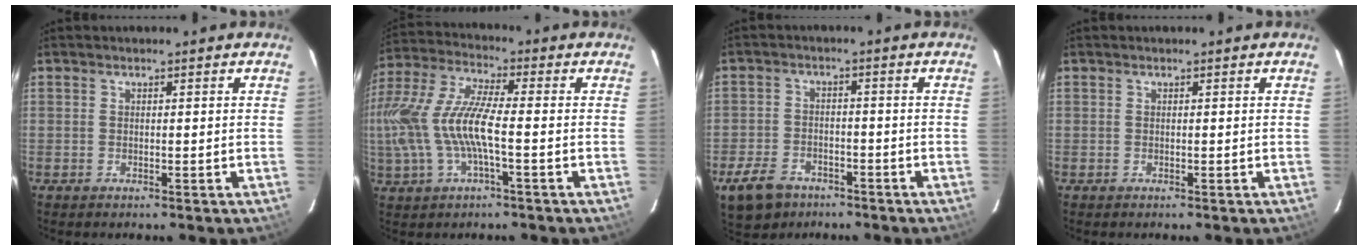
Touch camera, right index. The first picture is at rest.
{"total": 16.0, "force": [-2.1, 4.4, 15.3], "torque": [-0.312, 0.000, -0.041]}
{"total": 9.3, "force": [-6.0, 5.9, 4.0], "torque": [-0.113, 0.002, -0.097]}
{"total": 0.0}